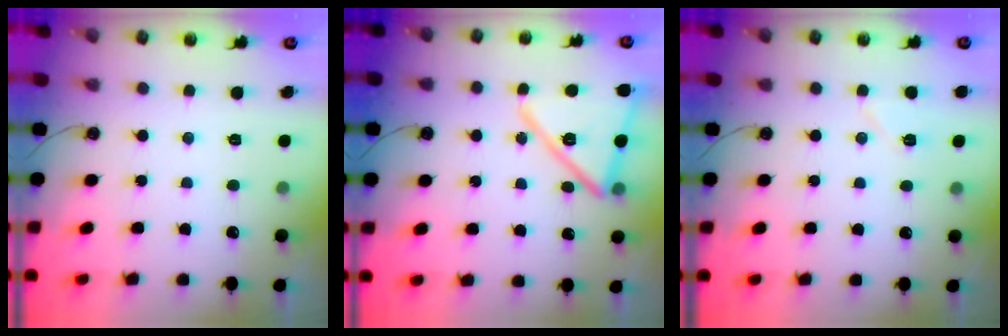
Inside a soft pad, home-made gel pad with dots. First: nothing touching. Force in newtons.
{"total": 15.0, "press": 15.0, "slide": 1.4}
{"total": 5.8, "press": 5.6, "slide": 1.6}